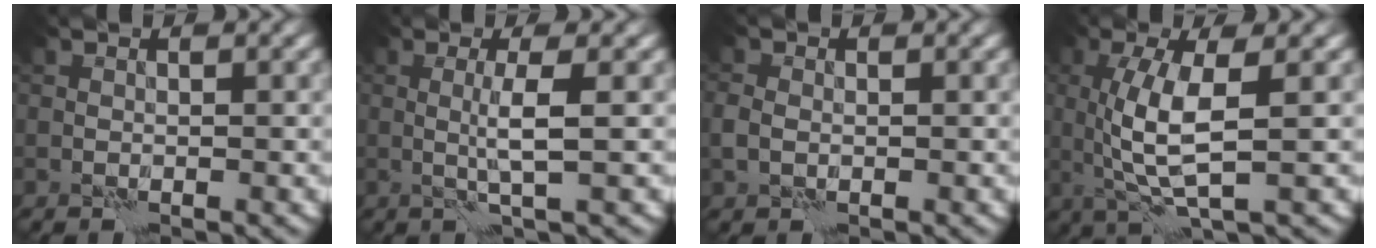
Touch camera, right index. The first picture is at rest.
{"total": 2.8, "force": [0.2, 0.4, 2.7], "torque": [-0.050, 0.002, 0.000]}
{"total": 1.6, "force": [-0.1, 1.3, 0.8], "torque": [-0.021, 0.004, -0.004]}
{"total": 5.6, "force": [0.5, 1.7, 5.3], "torque": [-0.111, 0.000, 0.014]}